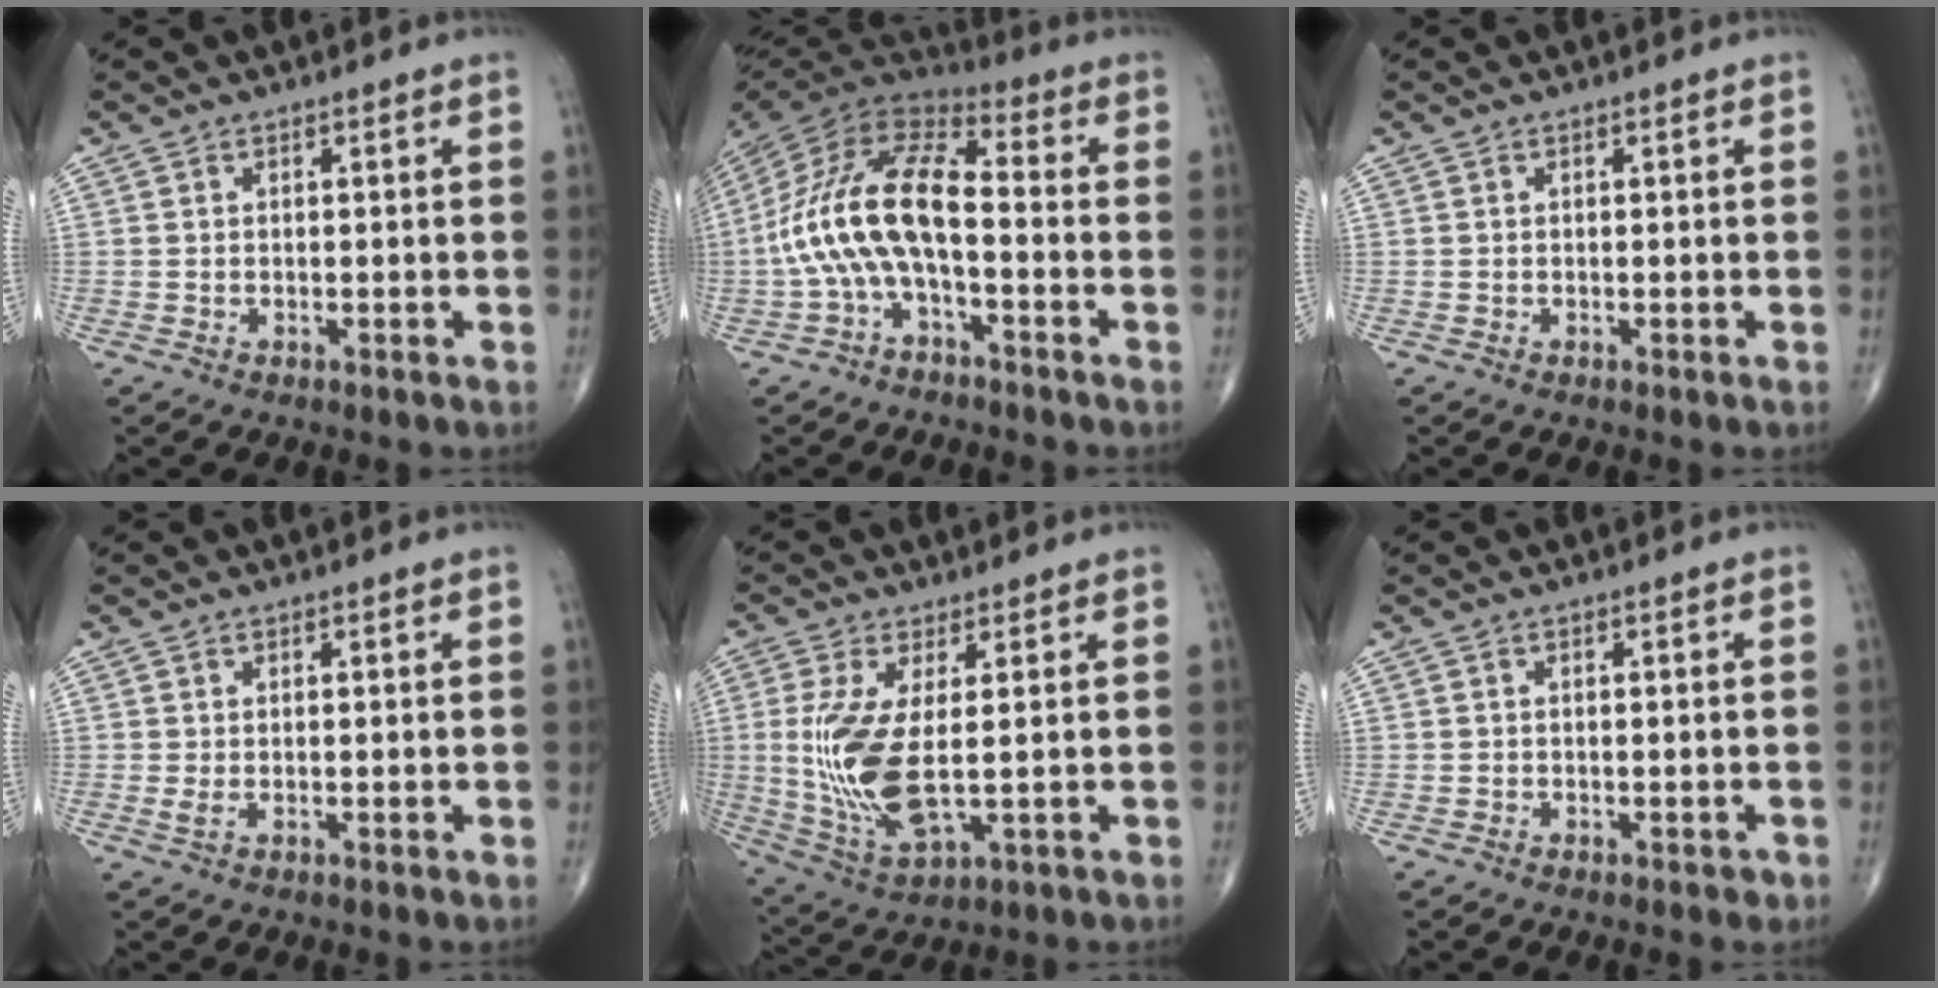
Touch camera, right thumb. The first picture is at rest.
{"total": 16.5, "force": [-2.9, 7.5, 14.4], "torque": [-0.282, 0.055, -0.064]}
{"total": 0.0}
{"total": 1.2, "force": [0.1, 0.4, 1.2], "torque": [-0.028, -0.004, 0.003]}
{"total": 13.0, "force": [0.3, 4.8, 12.1], "torque": [-0.275, -0.020, 0.020]}
{"total": 1.0, "force": [-0.5, 0.6, 0.6], "torque": [-0.004, 0.000, -0.007]}